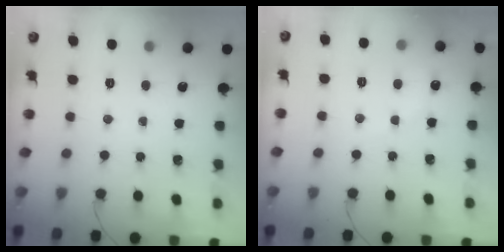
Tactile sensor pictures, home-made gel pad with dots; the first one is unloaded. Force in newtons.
{"total": 5.0, "press": 4.9, "slide": 1.0}